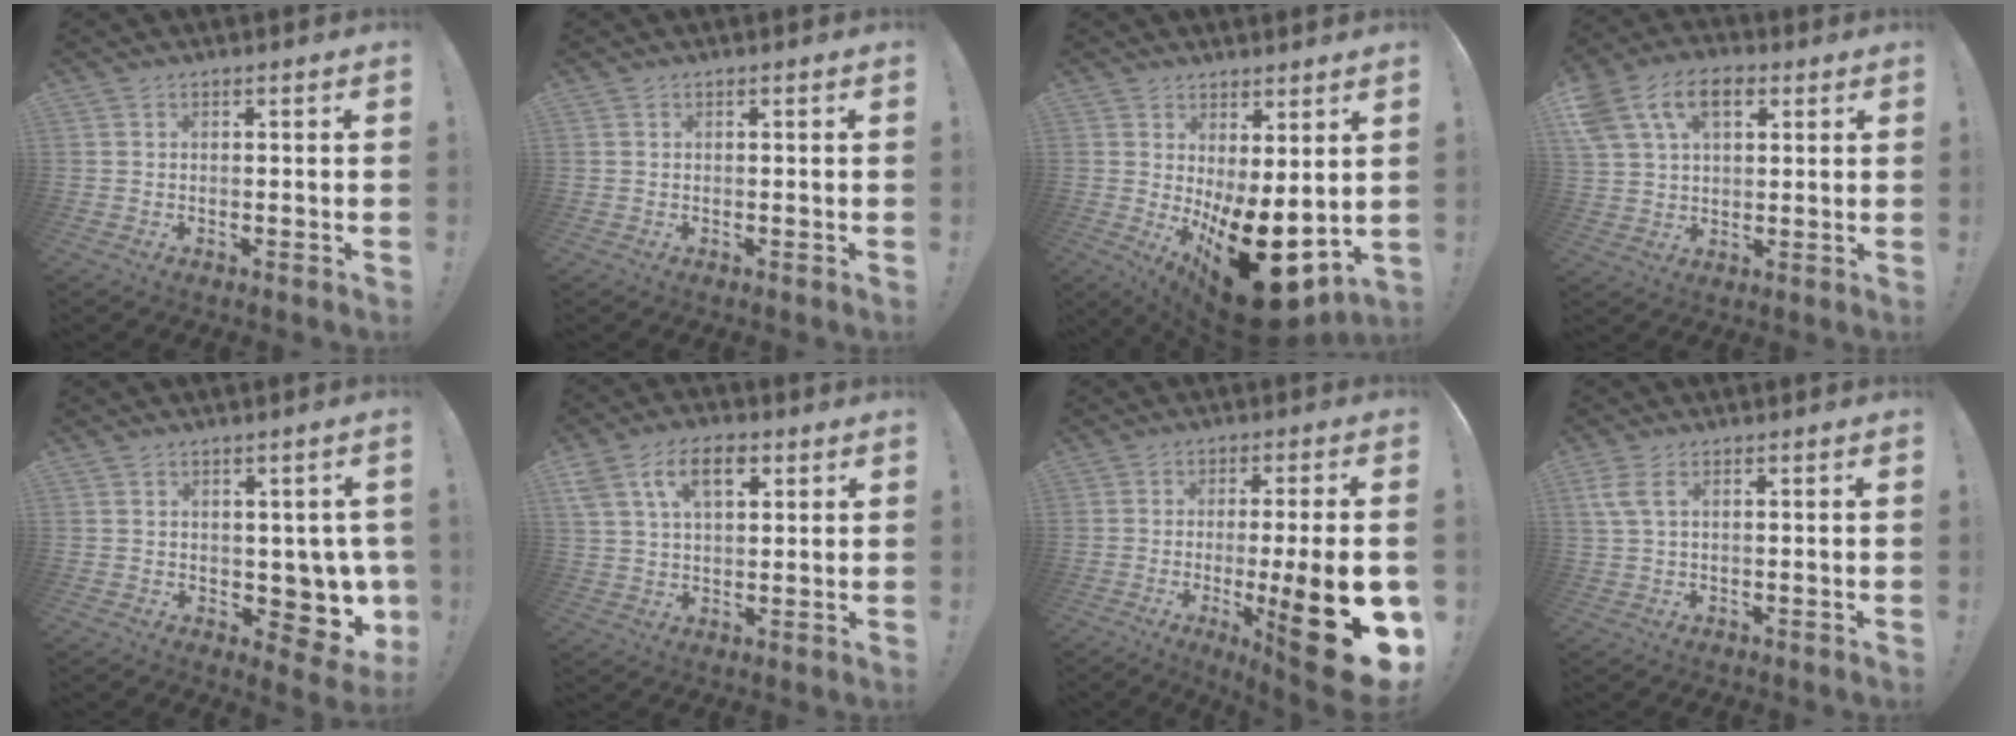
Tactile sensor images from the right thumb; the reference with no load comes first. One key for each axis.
{"total": 0.0}
{"total": 18.3, "fx": -5.0, "fy": 7.4, "fz": 16.0, "tx": -0.208, "ty": 0.021, "tz": -0.056}
{"total": 13.6, "fx": 5.9, "fy": 8.8, "fz": 8.6, "tx": -0.149, "ty": -0.010, "tz": 0.114}
{"total": 8.1, "fx": 1.1, "fy": 6.0, "fz": 5.3, "tx": -0.043, "ty": -0.020, "tz": 0.036}
{"total": 11.1, "fx": 5.0, "fy": 6.4, "fz": 7.6, "tx": -0.126, "ty": 0.007, "tz": 0.093}
{"total": 21.3, "fx": -5.3, "fy": 4.7, "fz": 20.1, "tx": -0.275, "ty": 0.012, "tz": -0.066}
{"total": 3.8, "fx": 1.5, "fy": 1.3, "fz": 3.3, "tx": -0.070, "ty": 0.004, "tz": 0.030}